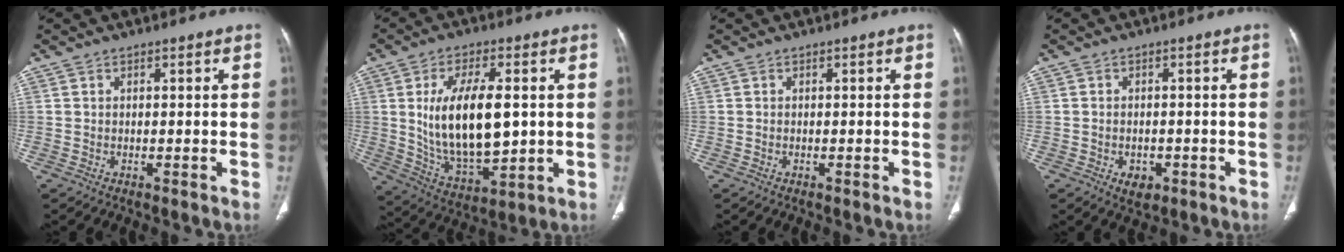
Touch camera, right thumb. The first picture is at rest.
{"total": 17.3, "force": [1.6, 8.3, 15.1], "torque": [-0.253, -0.015, 0.043]}
{"total": 0.0}
{"total": 3.4, "force": [-1.4, 2.4, 2.0], "torque": [-0.019, 0.005, -0.014]}